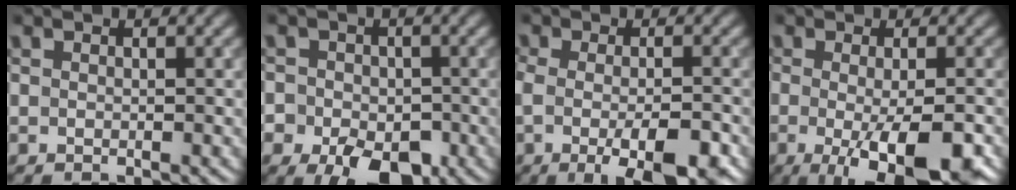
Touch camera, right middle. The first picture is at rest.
{"total": 8.0, "force": [-3.8, 5.8, 4.1], "torque": [-0.039, -0.028, -0.065]}
{"total": 6.6, "force": [-2.7, 2.3, 5.6], "torque": [-0.096, -0.014, -0.038]}
{"total": 8.6, "force": [-3.1, 2.5, 7.6], "torque": [-0.118, -0.017, -0.034]}